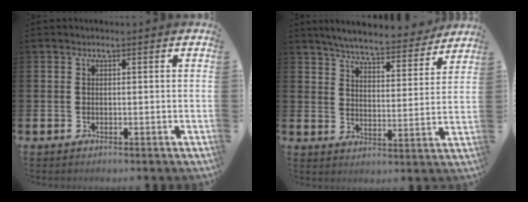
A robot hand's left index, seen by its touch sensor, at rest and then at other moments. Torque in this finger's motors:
{"motor_torque": [0.52, -0.65, 0.87, 0.21]}